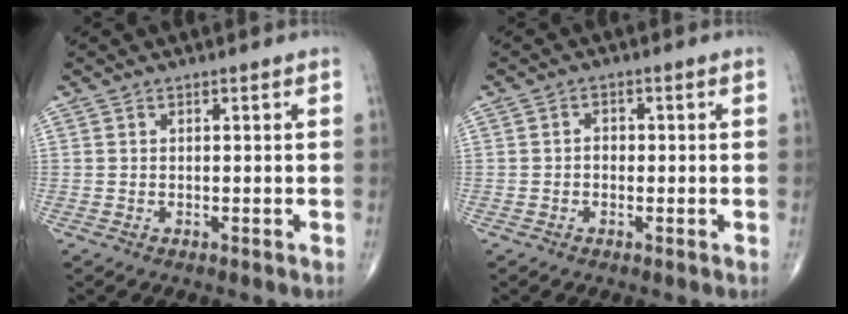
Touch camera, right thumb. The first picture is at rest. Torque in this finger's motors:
{"motor_torque": [0.02, -0.24, 0.27, 0.02, 0.04]}